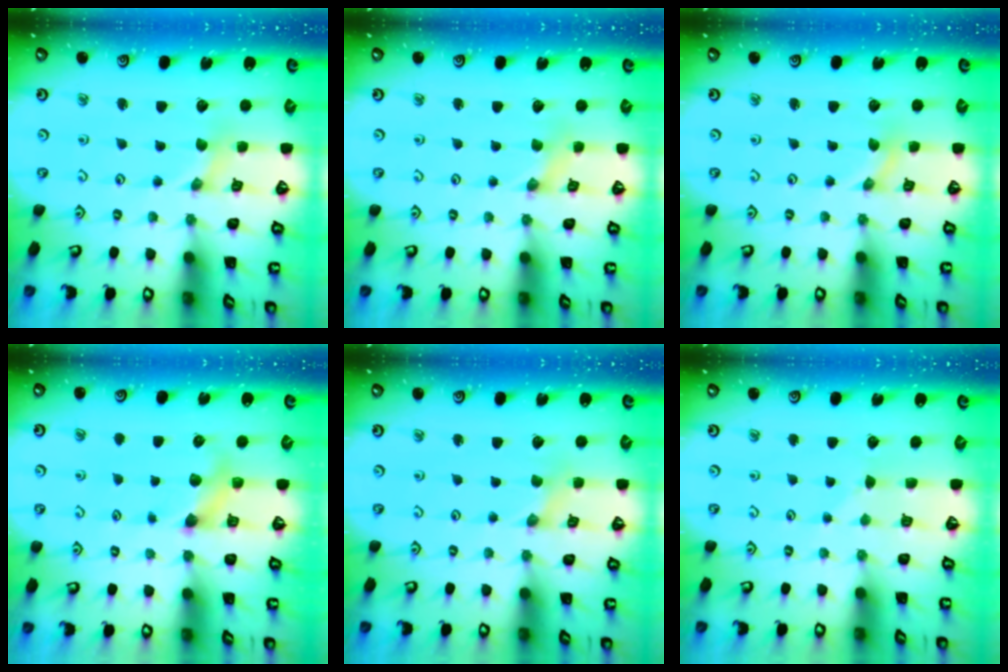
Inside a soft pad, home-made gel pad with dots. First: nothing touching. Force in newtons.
{"total": 0.0}
{"total": 0.0}
{"total": 5.4, "press": 5.4, "slide": 0.7}
{"total": 0.0}
{"total": 2.5, "press": 2.5, "slide": 0.4}